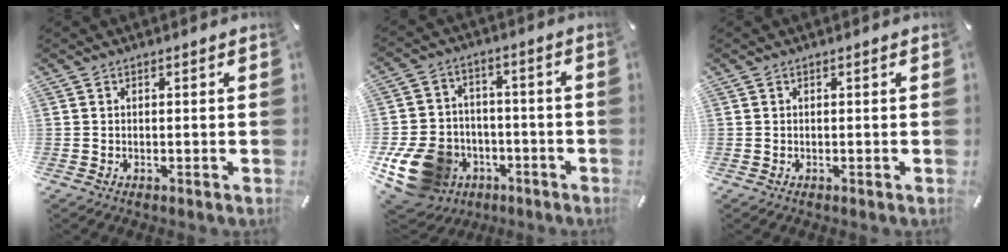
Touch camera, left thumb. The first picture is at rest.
{"total": 16.4, "force": [-6.2, 13.0, 7.8], "torque": [-0.153, 0.031, -0.095]}
{"total": 0.0}